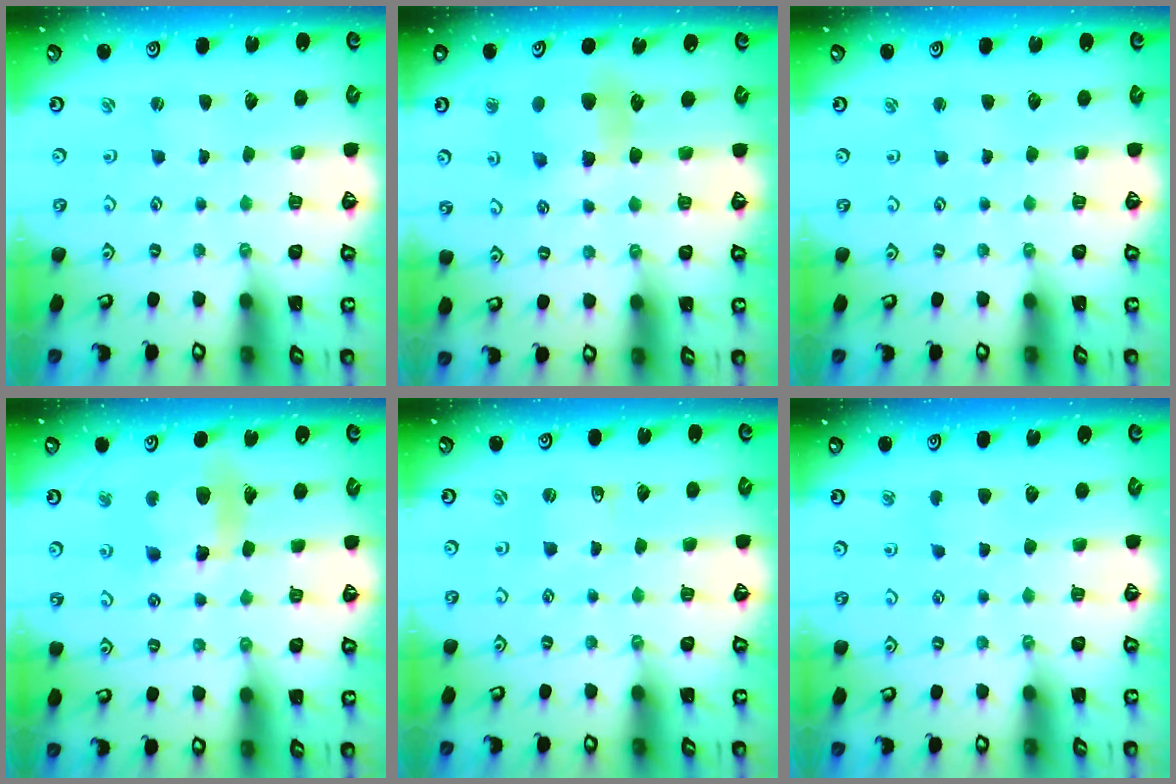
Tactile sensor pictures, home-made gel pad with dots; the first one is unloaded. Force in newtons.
{"total": 6.7, "press": 6.7, "slide": 0.8}
{"total": 1.8, "press": 1.7, "slide": 0.3}
{"total": 12.1, "press": 12.0, "slide": 1.4}
{"total": 2.3, "press": 2.2, "slide": 0.4}
{"total": 2.8, "press": 2.7, "slide": 0.7}